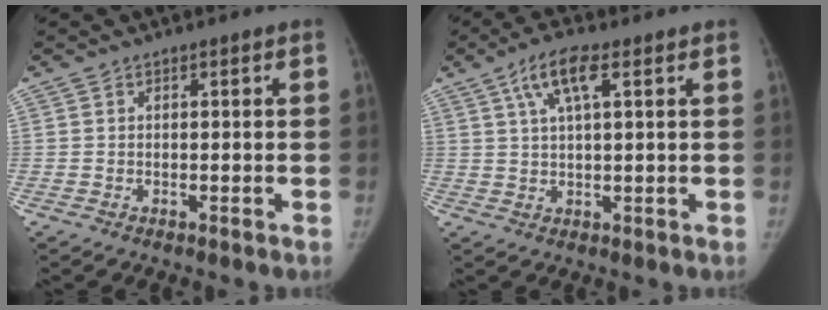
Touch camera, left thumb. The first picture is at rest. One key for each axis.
{"total": 7.2, "fx": 3.2, "fy": 2.1, "fz": 6.1, "tx": -0.121, "ty": 0.005, "tz": 0.060}